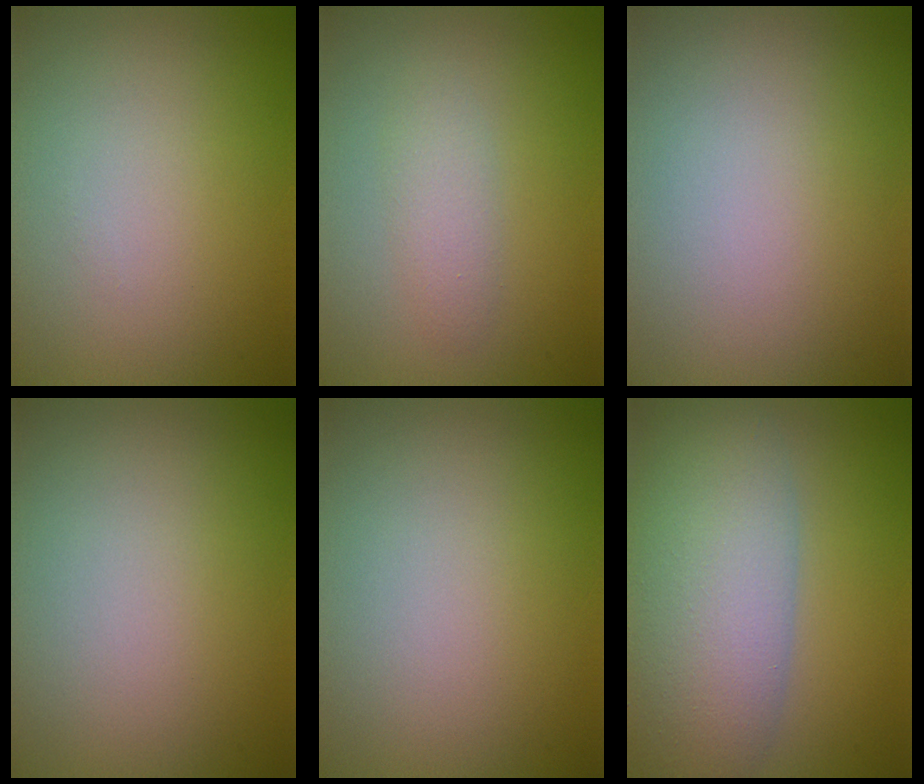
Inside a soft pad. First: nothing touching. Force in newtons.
{"total": 1.8, "press": 1.8, "slide": 0.0}
{"total": 0.0}
{"total": 0.0}
{"total": 0.0}
{"total": 8.9, "press": 8.9, "slide": 0.5}